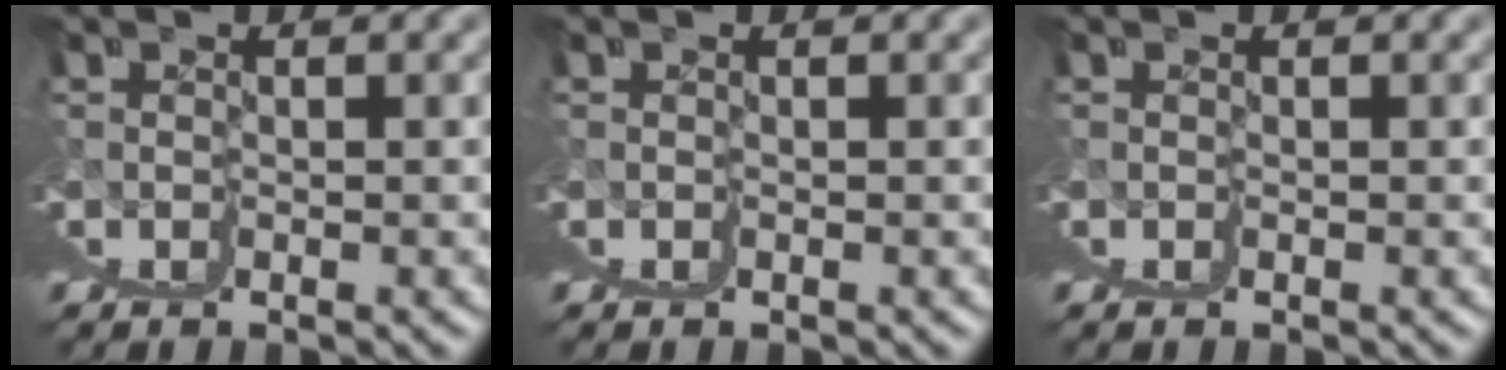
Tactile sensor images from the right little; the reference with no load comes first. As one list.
[{"total": 0.0}, {"total": 0.0}]